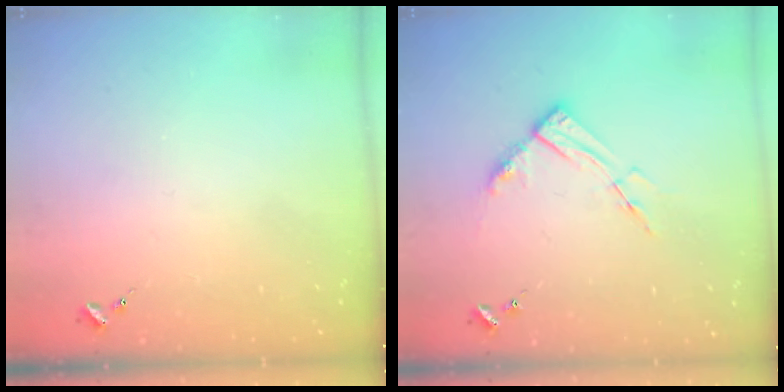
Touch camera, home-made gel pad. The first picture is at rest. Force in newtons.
{"total": 8.9, "press": 8.9, "slide": 0.8}